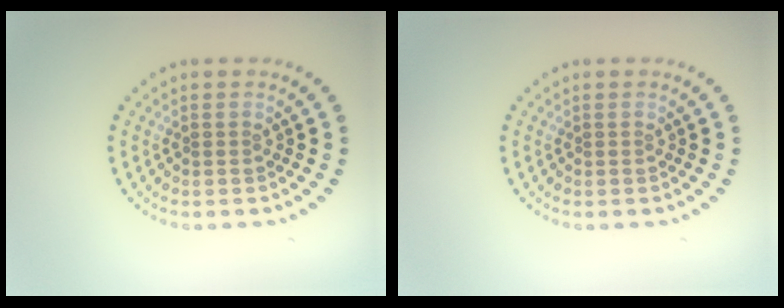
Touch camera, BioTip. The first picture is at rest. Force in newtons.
{"total": 0.0}